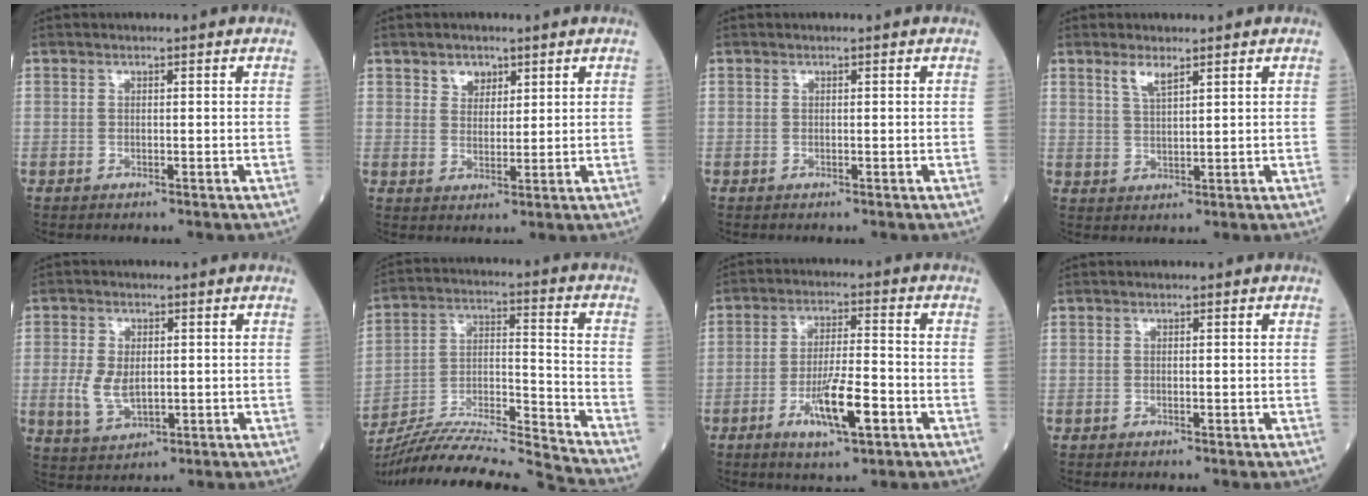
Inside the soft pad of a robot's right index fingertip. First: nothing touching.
{"total": 3.1, "force": [2.0, 2.1, 1.1], "torque": [-0.017, 0.001, 0.035]}
{"total": 0.0}
{"total": 3.0, "force": [2.1, 0.5, 2.1], "torque": [-0.043, -0.003, 0.043]}
{"total": 5.9, "force": [-0.3, 3.3, 4.8], "torque": [-0.106, -0.003, 0.001]}
{"total": 19.7, "force": [-18.7, -2.0, 6.0], "torque": [-0.118, -0.002, -0.319]}
{"total": 9.1, "force": [-3.7, 1.6, 8.2], "torque": [-0.148, -0.007, -0.062]}
{"total": 0.5, "force": [-0.1, 0.2, 0.5], "torque": [-0.006, -0.002, -0.001]}